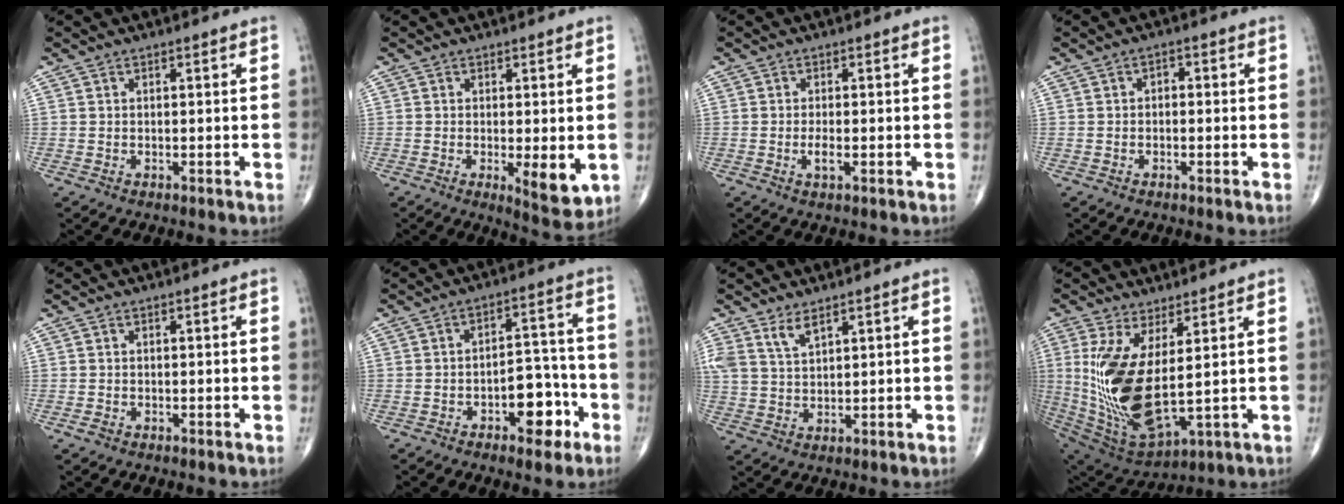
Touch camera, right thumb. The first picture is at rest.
{"total": 6.3, "force": [-1.1, 2.0, 5.8], "torque": [-0.080, -0.018, -0.011]}
{"total": 2.1, "force": [-0.6, 0.6, 1.9], "torque": [-0.039, -0.002, -0.011]}
{"total": 1.6, "force": [-0.2, 1.1, 1.1], "torque": [-0.006, 0.010, -0.009]}
{"total": 0.8, "force": [-0.4, 0.5, 0.3], "torque": [-0.008, 0.002, -0.008]}
{"total": 9.2, "force": [-4.1, 4.9, 6.6], "torque": [-0.062, 0.043, -0.058]}
{"total": 4.5, "force": [3.1, 1.7, 2.6], "torque": [-0.050, -0.015, 0.068]}
{"total": 17.3, "force": [1.9, 6.5, 15.9], "torque": [-0.338, -0.037, 0.060]}